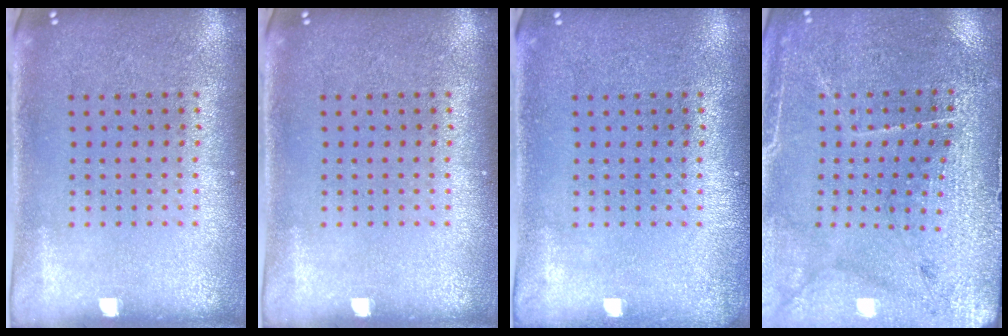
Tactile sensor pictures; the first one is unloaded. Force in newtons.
{"total": 0.0}
{"total": 0.7, "press": 0.7, "slide": 0.0}
{"total": 3.1, "press": 3.1, "slide": 0.2}